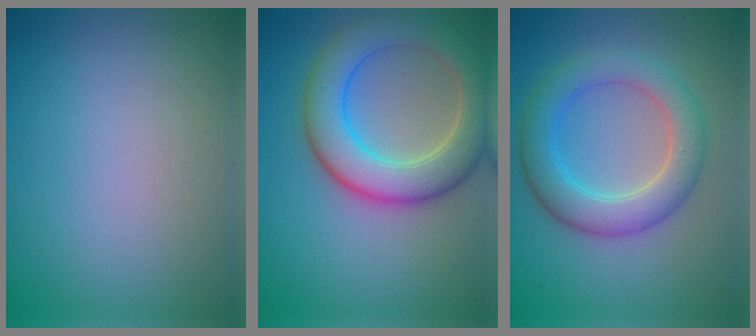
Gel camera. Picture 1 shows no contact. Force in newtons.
{"total": 7.7, "press": 7.7, "slide": 0.5}
{"total": 5.3, "press": 5.2, "slide": 0.3}